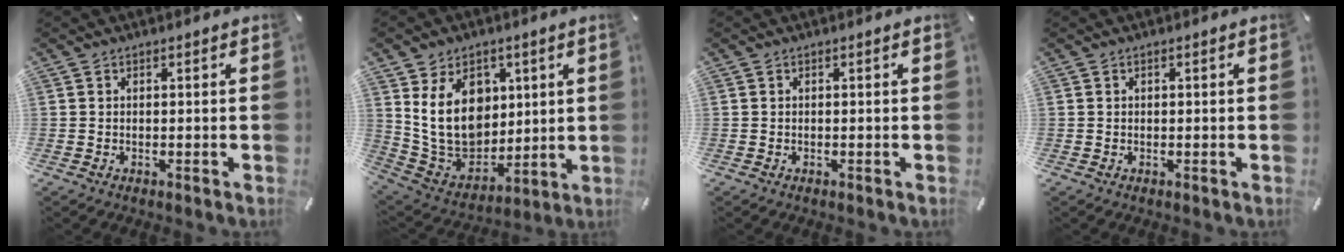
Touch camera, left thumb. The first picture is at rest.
{"total": 16.5, "force": [4.6, 13.0, 8.9], "torque": [-0.179, -0.020, 0.091]}
{"total": 0.0}
{"total": 0.0}